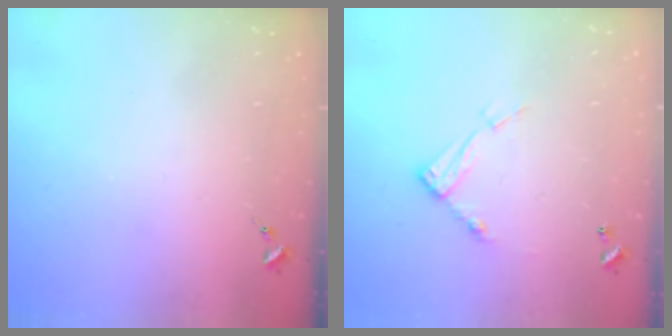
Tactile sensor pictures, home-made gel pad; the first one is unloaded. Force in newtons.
{"total": 10.4, "press": 10.3, "slide": 0.7}